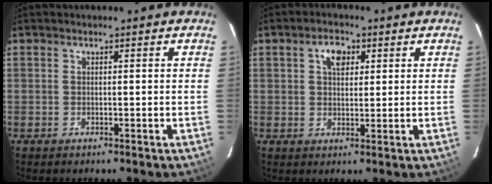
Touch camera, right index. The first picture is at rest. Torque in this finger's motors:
{"motor_torque": [0.03, 0.02, 0.03, 0.05]}